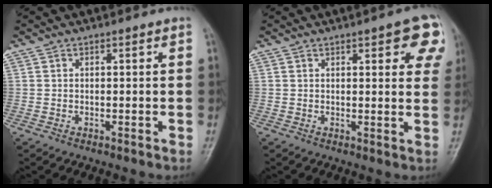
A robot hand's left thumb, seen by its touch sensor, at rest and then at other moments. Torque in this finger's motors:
{"motor_torque": [0.06, 0.20, 0.17, 0.08, 0.05]}